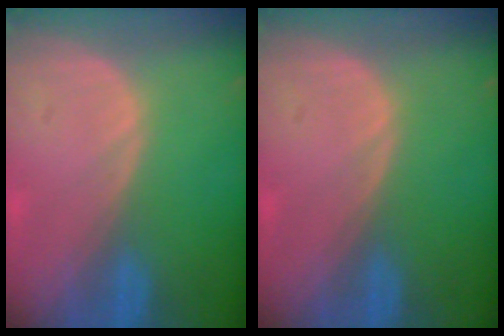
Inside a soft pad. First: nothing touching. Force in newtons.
{"total": 0.0}